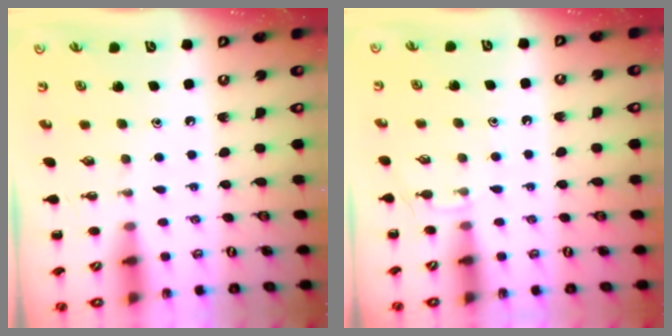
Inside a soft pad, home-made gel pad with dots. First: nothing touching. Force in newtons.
{"total": 4.1, "press": 4.0, "slide": 1.2}